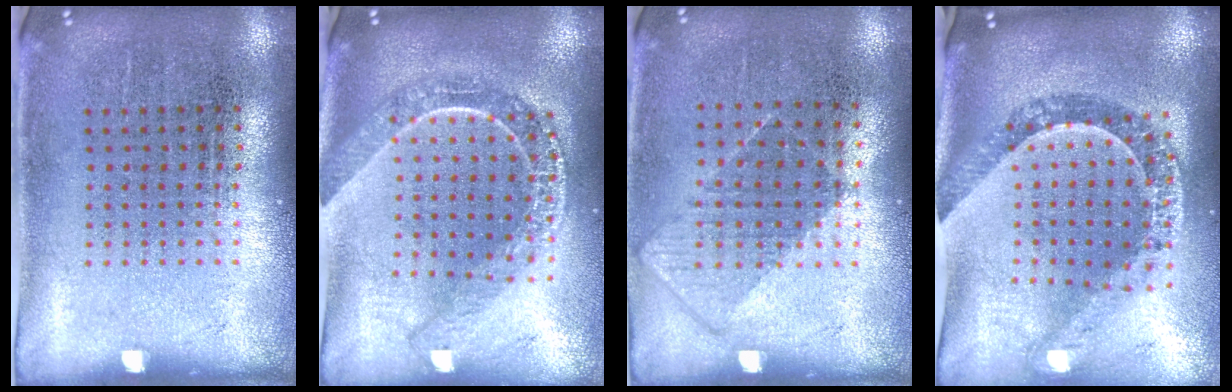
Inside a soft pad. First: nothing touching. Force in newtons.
{"total": 2.2, "press": 1.8, "slide": 1.2}
{"total": 0.8, "press": 0.7, "slide": 0.4}
{"total": 1.4, "press": 1.3, "slide": 0.6}